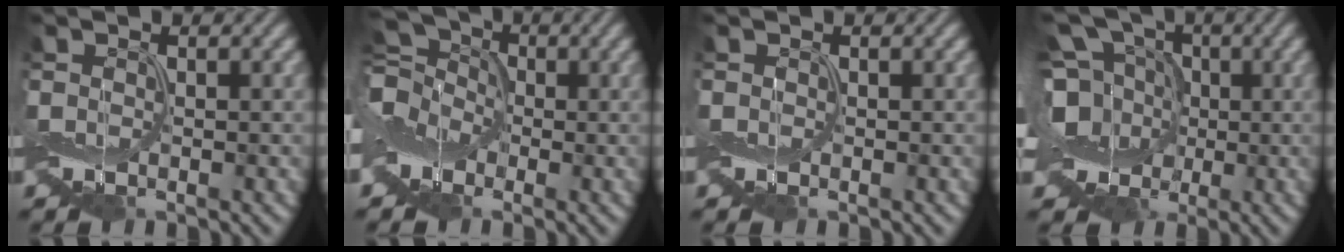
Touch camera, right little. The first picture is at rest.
{"total": 6.3, "force": [-1.7, 5.1, 3.2], "torque": [-0.082, 0.008, -0.048]}
{"total": 0.0}
{"total": 9.3, "force": [-0.3, 7.9, 4.9], "torque": [-0.100, 0.016, -0.032]}